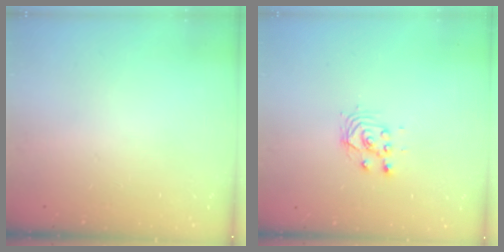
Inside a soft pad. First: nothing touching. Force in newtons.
{"total": 3.6, "press": 3.6, "slide": 0.3}